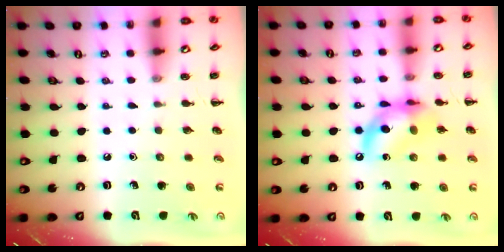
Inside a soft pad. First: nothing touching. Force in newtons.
{"total": 13.6, "press": 13.2, "slide": 3.3}